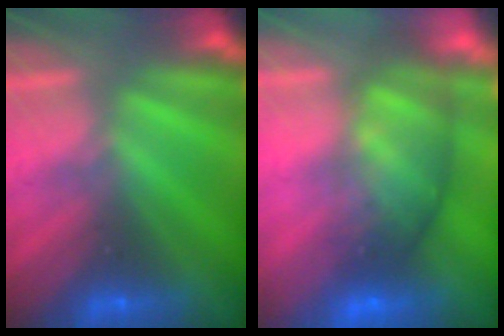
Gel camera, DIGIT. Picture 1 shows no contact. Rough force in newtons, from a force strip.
{"total": 5.9}